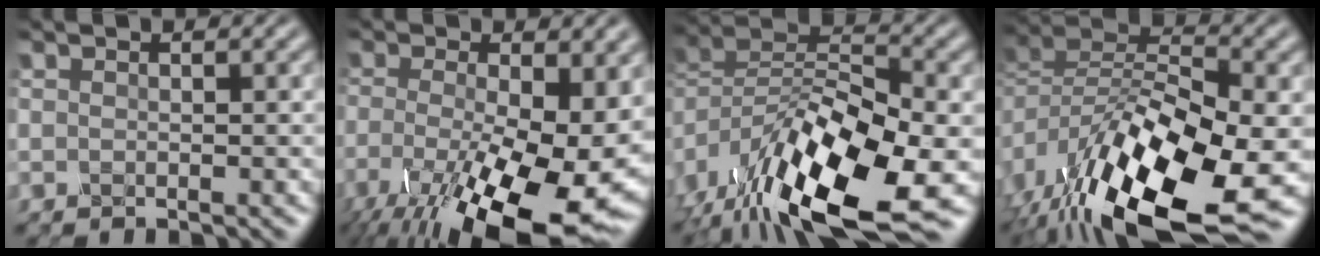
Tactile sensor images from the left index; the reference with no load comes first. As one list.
[{"total": 17.7, "force": [-6.5, 6.8, 15.0], "torque": [-0.247, -0.042, -0.092]}, {"total": 15.5, "force": [-8.5, 6.3, 11.3], "torque": [-0.212, -0.010, -0.146]}, {"total": 16.3, "force": [-7.7, 7.5, 12.2], "torque": [-0.231, -0.021, -0.128]}]